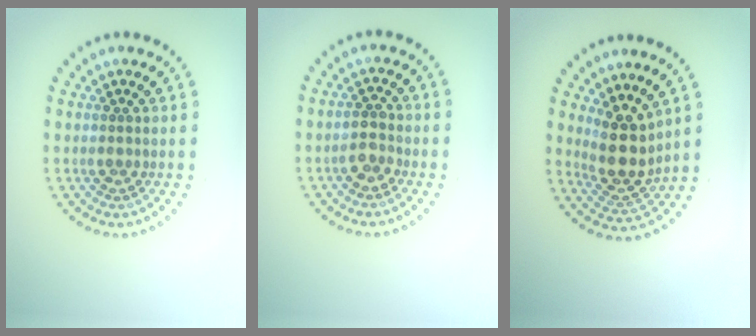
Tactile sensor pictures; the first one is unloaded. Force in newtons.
{"total": 1.8, "press": 1.8, "slide": 0.4}
{"total": 4.0, "press": 3.4, "slide": 2.2}